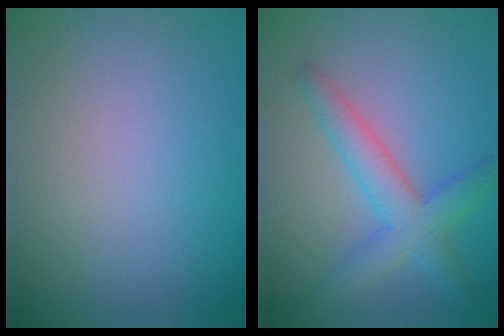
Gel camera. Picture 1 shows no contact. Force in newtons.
{"total": 3.9, "press": 3.9, "slide": 0.1}